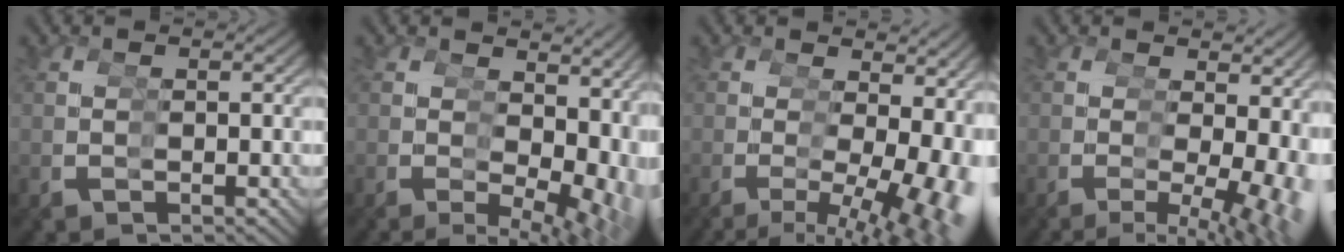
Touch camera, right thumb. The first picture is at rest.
{"total": 6.1, "force": [0.0, 3.7, 4.8], "torque": [-0.045, -0.014, 0.004]}
{"total": 8.9, "force": [-1.3, 5.1, 7.2], "torque": [-0.088, -0.030, -0.011]}
{"total": 7.3, "force": [-1.5, 3.9, 6.0], "torque": [-0.068, -0.025, -0.017]}